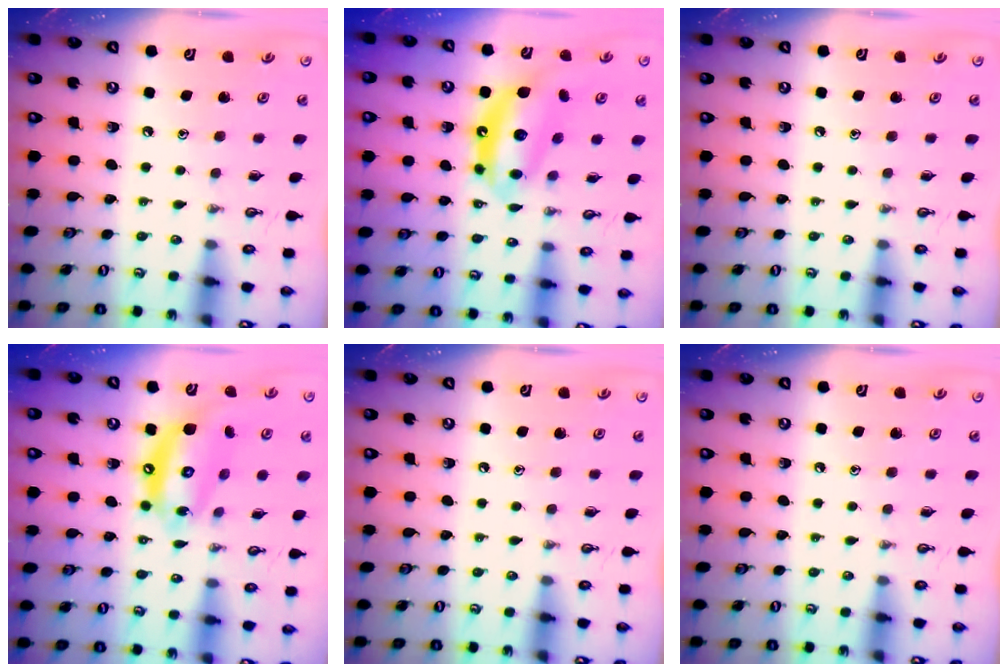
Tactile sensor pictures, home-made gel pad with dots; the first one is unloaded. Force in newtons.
{"total": 11.7, "press": 11.7, "slide": 0.9}
{"total": 0.0}
{"total": 13.8, "press": 13.8, "slide": 1.5}
{"total": 0.0}
{"total": 0.0}